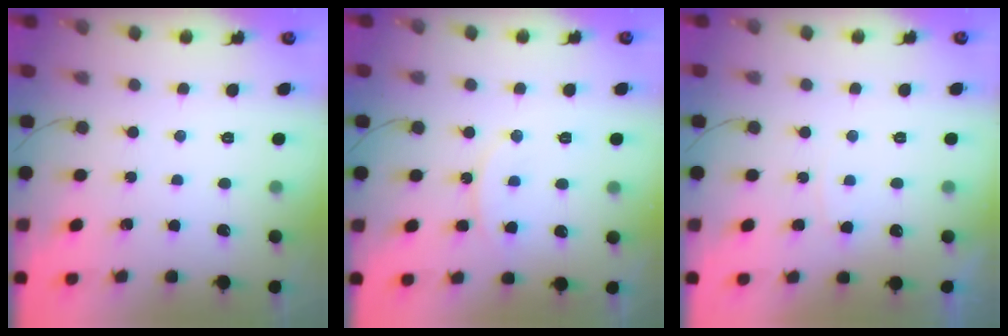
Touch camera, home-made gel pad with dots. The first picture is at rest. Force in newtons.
{"total": 9.4, "press": 9.3, "slide": 0.7}
{"total": 4.6, "press": 4.6, "slide": 0.3}